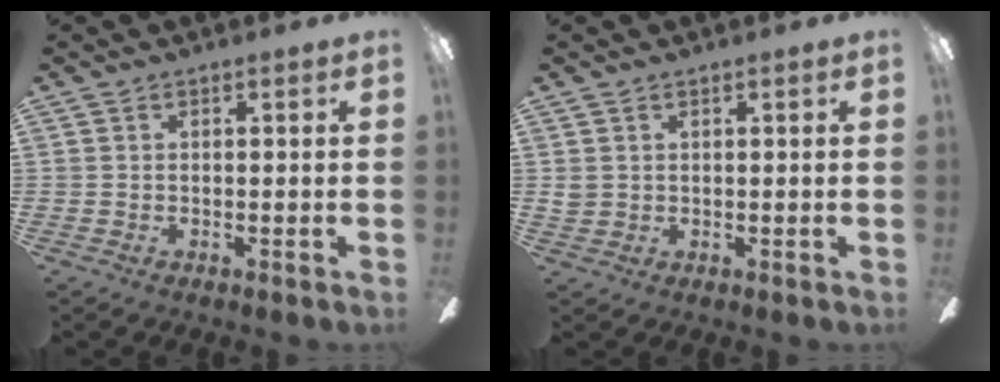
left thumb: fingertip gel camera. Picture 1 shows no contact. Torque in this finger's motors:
{"motor_torque": [0.11, 0.10, 0.53, -0.35, -0.02]}